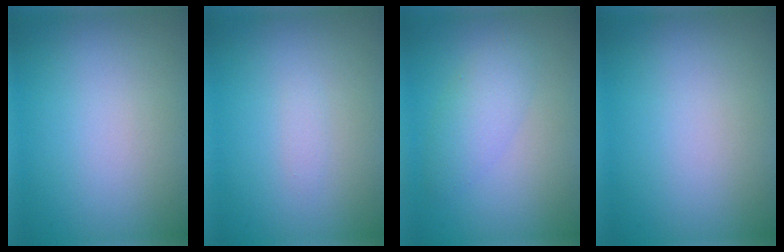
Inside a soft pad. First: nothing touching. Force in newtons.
{"total": 0.7, "press": 0.7, "slide": 0.1}
{"total": 2.7, "press": 2.7, "slide": 0.0}
{"total": 0.0}